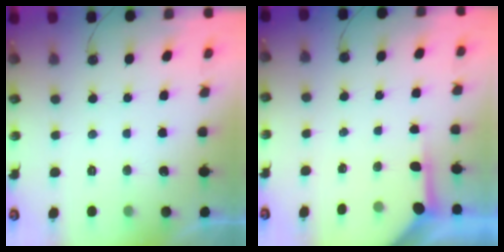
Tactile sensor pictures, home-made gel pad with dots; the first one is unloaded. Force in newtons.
{"total": 3.9, "press": 3.9, "slide": 0.4}